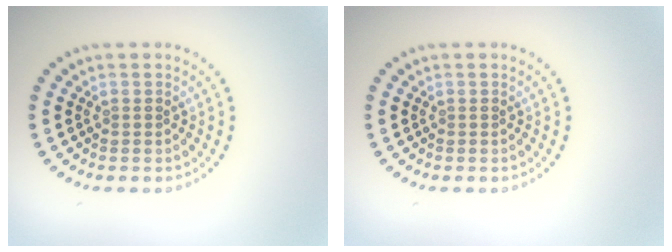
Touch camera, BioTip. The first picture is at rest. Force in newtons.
{"total": 0.0}